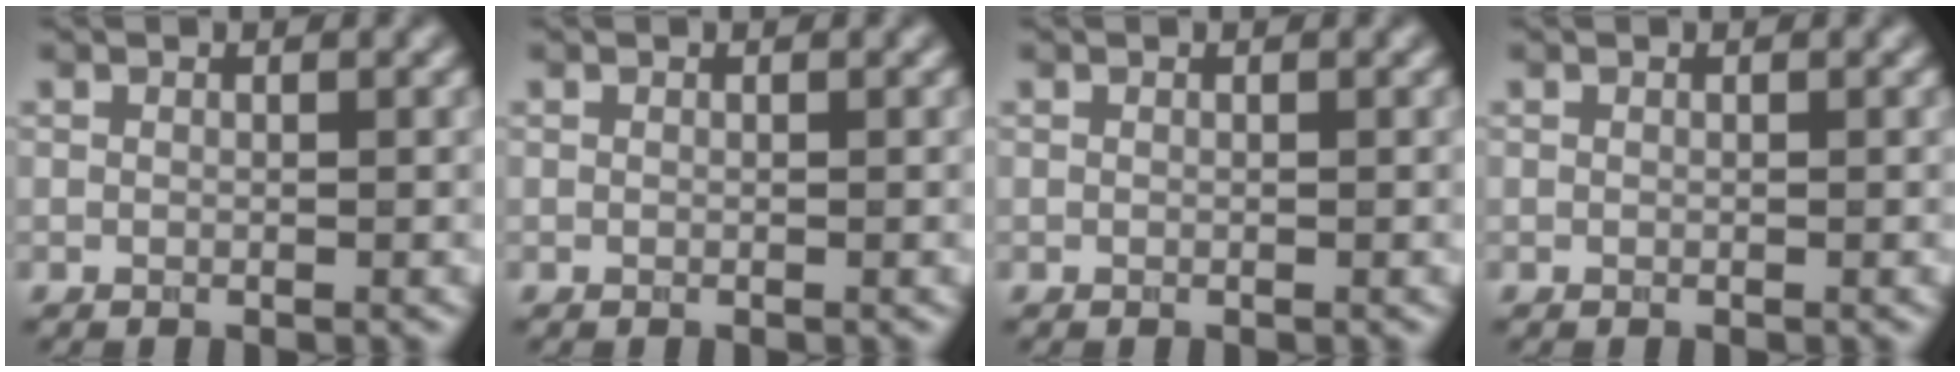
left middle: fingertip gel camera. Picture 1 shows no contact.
{"total": 0.0}
{"total": 0.0}
{"total": 0.0}